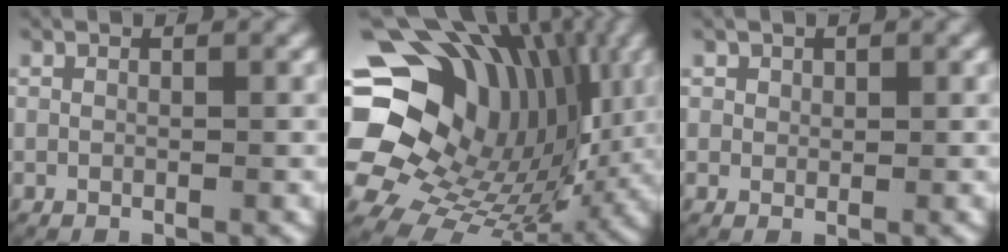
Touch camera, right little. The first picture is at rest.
{"total": 20.4, "force": [2.7, 15.3, 13.2], "torque": [-0.254, -0.015, 0.043]}
{"total": 1.1, "force": [0.2, 1.1, 0.1], "torque": [-0.004, 0.001, 0.001]}